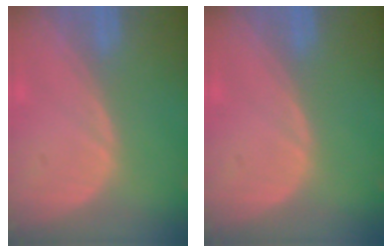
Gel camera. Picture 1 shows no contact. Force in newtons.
{"total": 0.0}